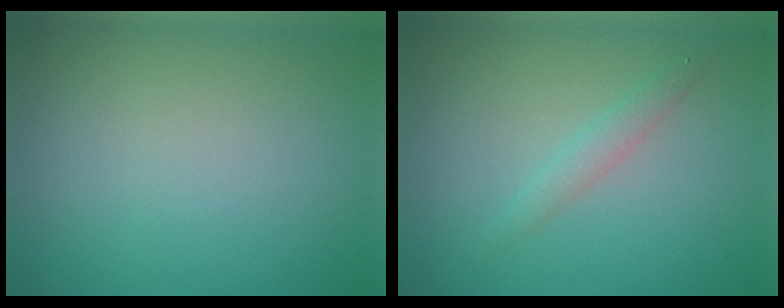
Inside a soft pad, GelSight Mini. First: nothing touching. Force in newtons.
{"total": 1.4, "press": 1.4, "slide": 0.0}